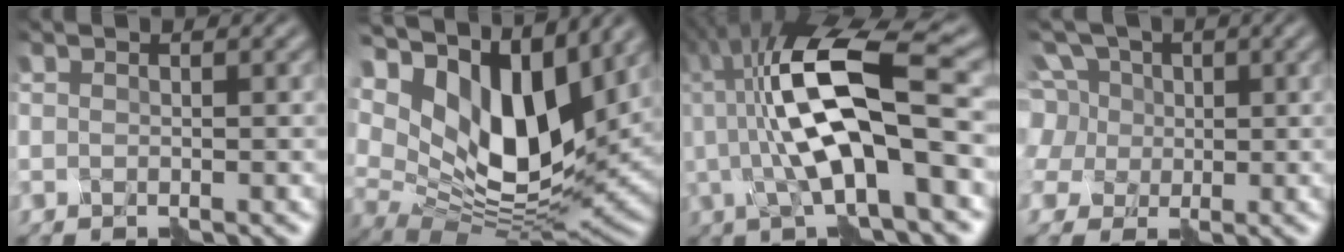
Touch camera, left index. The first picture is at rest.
{"total": 14.1, "force": [6.5, 7.2, 10.3], "torque": [-0.186, 0.017, 0.122]}
{"total": 11.5, "force": [1.0, 3.3, 10.9], "torque": [-0.198, 0.021, 0.019]}
{"total": 7.9, "force": [2.4, 6.9, 3.0], "torque": [-0.062, 0.042, 0.019]}